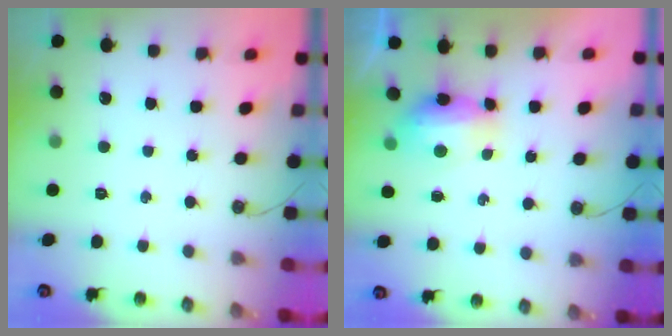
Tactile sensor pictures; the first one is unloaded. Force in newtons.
{"total": 7.7, "press": 7.5, "slide": 1.5}